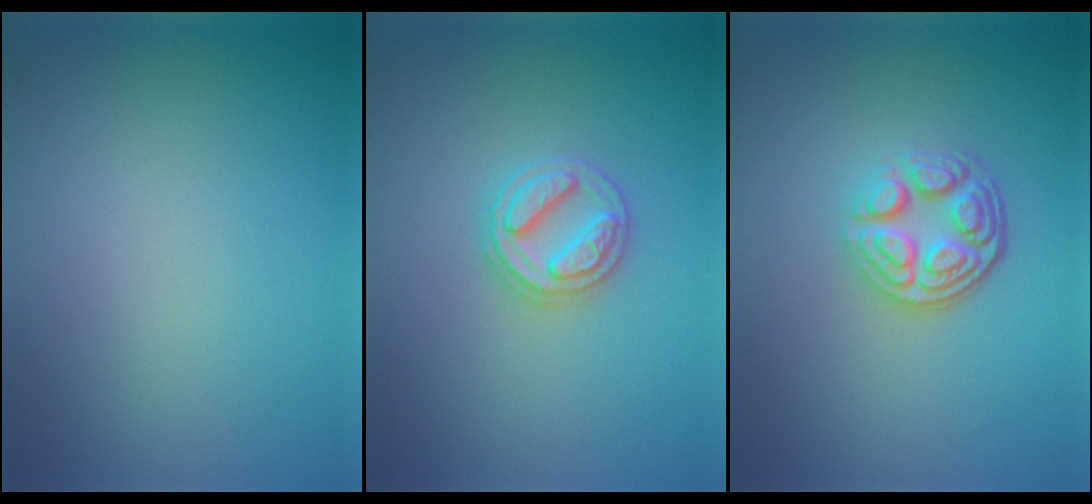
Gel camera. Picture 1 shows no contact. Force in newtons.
{"total": 3.3, "press": 3.2, "slide": 0.5}
{"total": 4.5, "press": 3.3, "slide": 3.1}